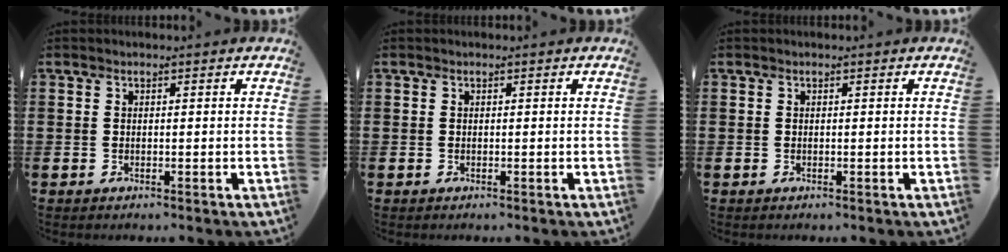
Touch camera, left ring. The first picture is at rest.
{"total": 0.0}
{"total": 0.0}